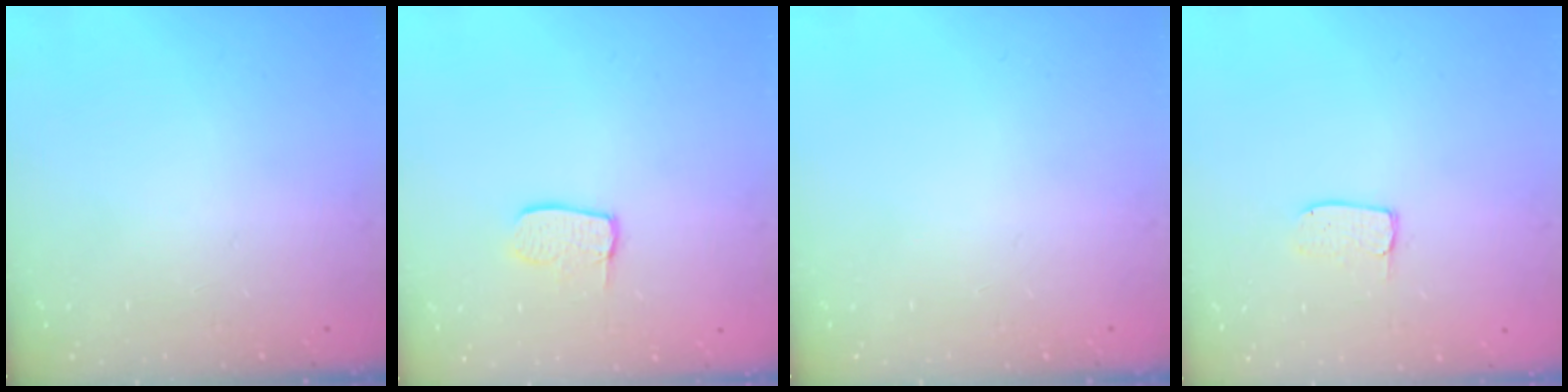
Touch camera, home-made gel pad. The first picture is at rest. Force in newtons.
{"total": 7.0, "press": 7.0, "slide": 0.6}
{"total": 0.0}
{"total": 4.9, "press": 4.8, "slide": 0.4}